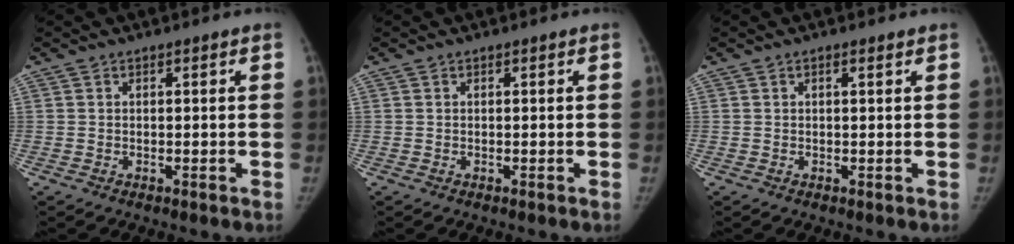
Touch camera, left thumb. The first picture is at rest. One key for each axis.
{"total": 0.0}
{"total": 0.9, "fx": 0.5, "fy": 0.2, "fz": 0.7, "tx": -0.012, "ty": 0.000, "tz": 0.009}